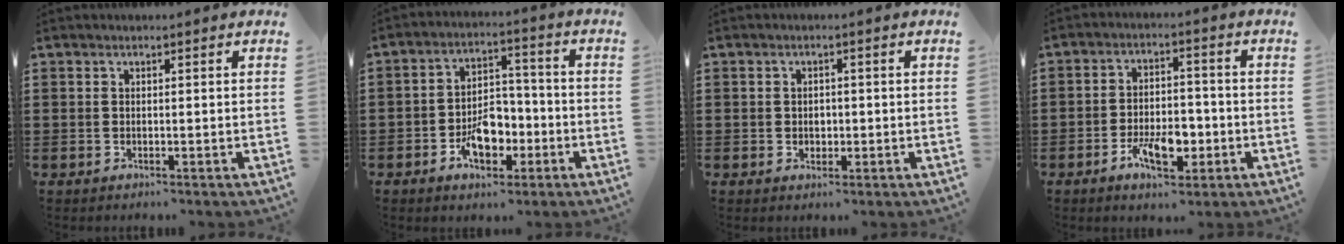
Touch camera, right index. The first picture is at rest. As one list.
[{"total": 7.3, "force": [-3.0, 4.8, 4.6], "torque": [-0.073, 0.006, -0.057]}, {"total": 1.6, "force": [-0.1, 1.3, 0.8], "torque": [-0.011, 0.004, -0.006]}, {"total": 7.8, "force": [-3.0, 3.9, 6.0], "torque": [-0.106, 0.003, -0.054]}]